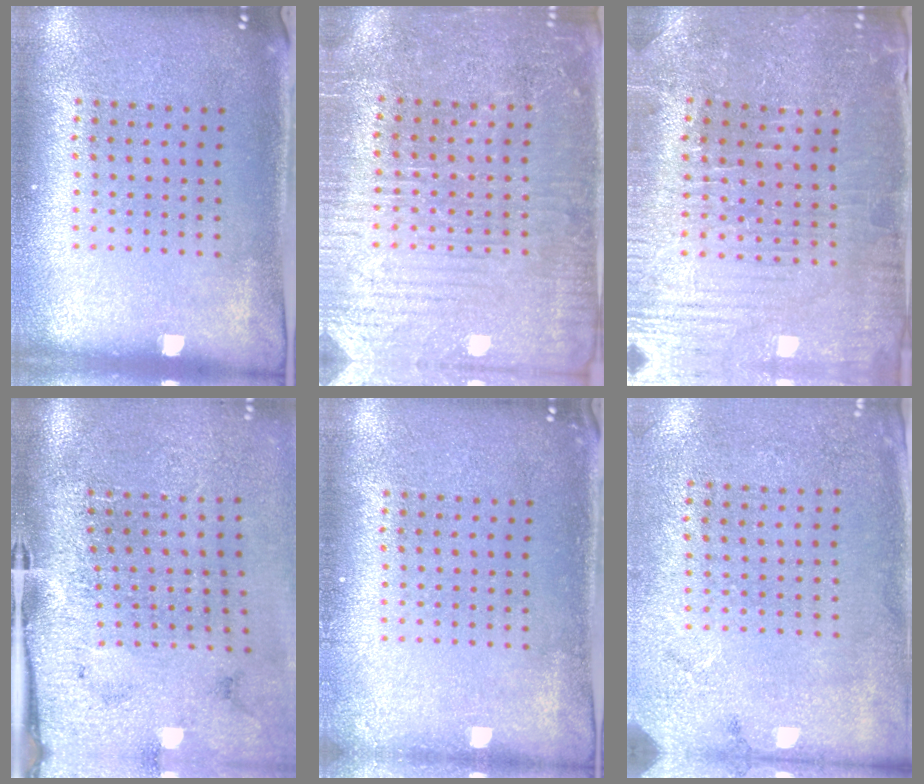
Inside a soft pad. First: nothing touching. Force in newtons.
{"total": 3.4, "press": 3.3, "slide": 0.9}
{"total": 1.6, "press": 1.6, "slide": 0.4}
{"total": 4.7, "press": 3.6, "slide": 2.9}
{"total": 0.6, "press": 0.6, "slide": 0.1}
{"total": 2.7, "press": 2.2, "slide": 1.6}